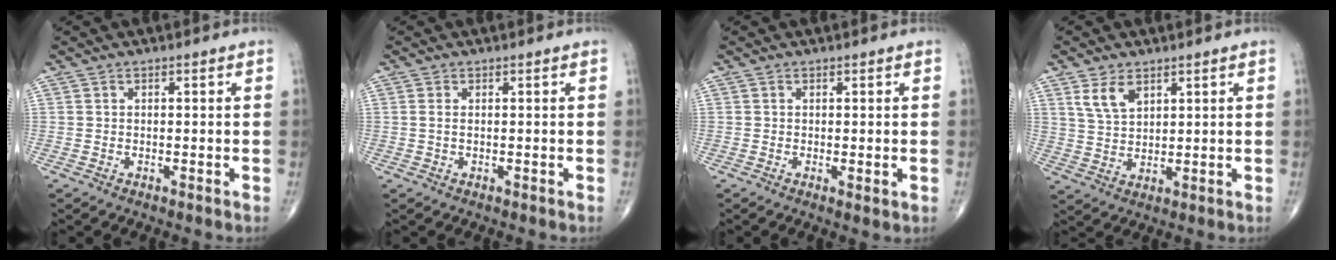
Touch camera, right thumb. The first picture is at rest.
{"total": 1.0, "force": [0.2, 0.4, 0.9], "torque": [-0.026, 0.003, 0.005]}
{"total": 1.4, "force": [-0.2, 0.3, 1.3], "torque": [-0.026, -0.007, -0.002]}
{"total": 5.4, "force": [3.1, 3.0, 3.3], "torque": [-0.054, -0.015, 0.066]}